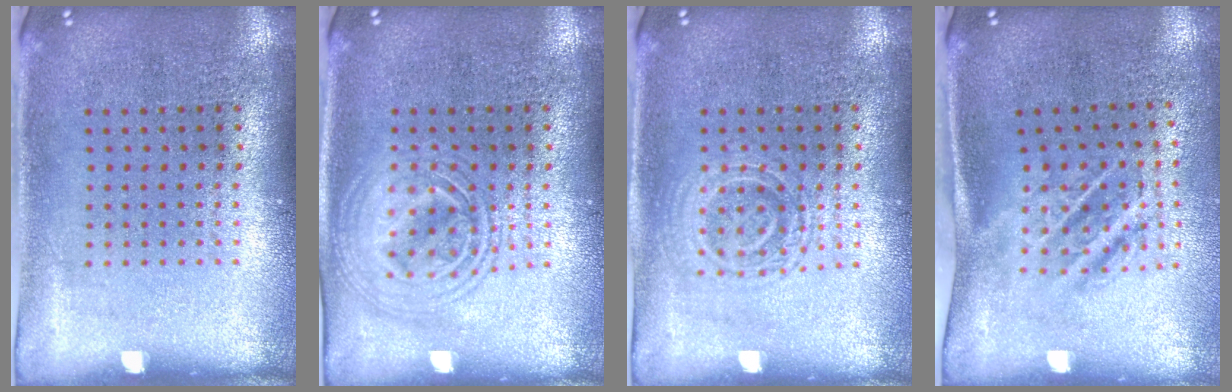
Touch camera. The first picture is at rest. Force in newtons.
{"total": 1.9, "press": 1.9, "slide": 0.3}
{"total": 1.3, "press": 1.2, "slide": 0.3}
{"total": 1.8, "press": 1.2, "slide": 1.4}